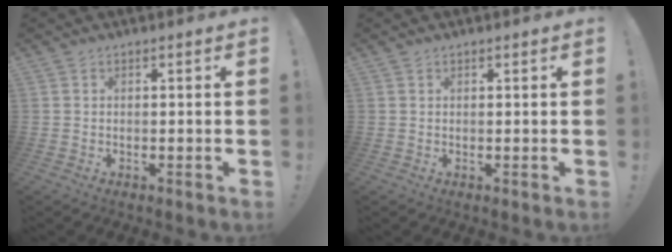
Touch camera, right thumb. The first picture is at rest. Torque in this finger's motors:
{"motor_torque": [-0.04, -0.07, 0.00, 0.10, 0.01]}